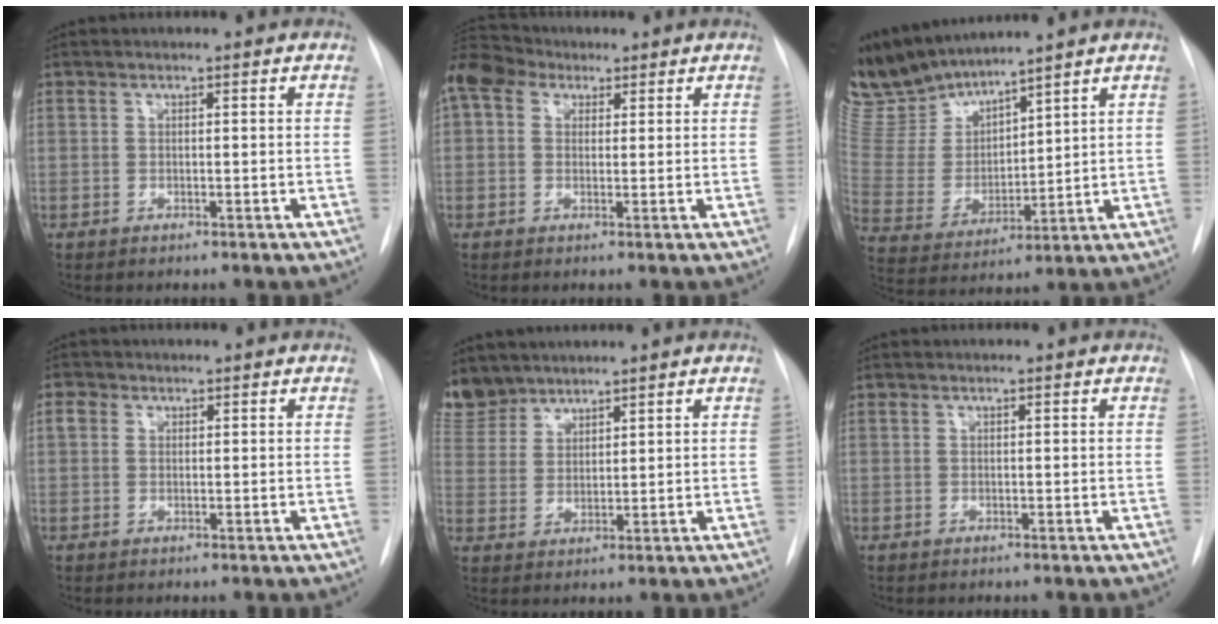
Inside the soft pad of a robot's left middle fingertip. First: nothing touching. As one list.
[{"total": 8.9, "force": [5.1, 5.9, 4.3], "torque": [-0.098, 0.049, 0.096]}, {"total": 12.5, "force": [11.9, 2.1, 3.0], "torque": [-0.079, -0.005, 0.258]}, {"total": 2.0, "force": [0.7, 1.7, 0.7], "torque": [-0.014, 0.010, 0.009]}, {"total": 7.6, "force": [6.8, 3.4, 0.6], "torque": [-0.011, 0.005, 0.143]}, {"total": 0.0}]